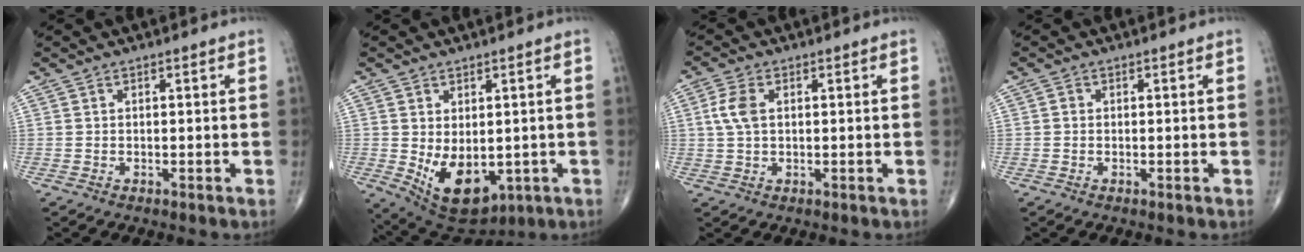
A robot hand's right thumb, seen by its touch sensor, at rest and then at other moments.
{"total": 11.3, "force": [-1.8, 6.9, 8.8], "torque": [-0.122, -0.010, 0.000]}
{"total": 4.5, "force": [0.8, 2.6, 3.6], "torque": [-0.088, 0.007, 0.014]}
{"total": 0.6, "force": [0.0, 0.6, 0.3], "torque": [-0.002, 0.001, -0.003]}